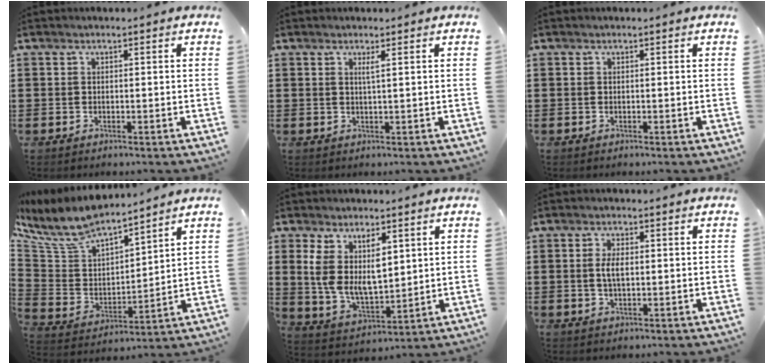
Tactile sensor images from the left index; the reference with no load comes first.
{"total": 1.4, "force": [0.6, -0.1, 1.2], "torque": [-0.025, -0.002, 0.010]}
{"total": 0.0}
{"total": 9.5, "force": [8.4, 2.8, 3.6], "torque": [-0.112, -0.053, 0.149]}
{"total": 8.3, "force": [3.6, 4.1, 6.3], "torque": [-0.131, -0.014, 0.065]}
{"total": 3.1, "force": [0.2, 1.3, 2.8], "torque": [-0.064, 0.002, -0.002]}